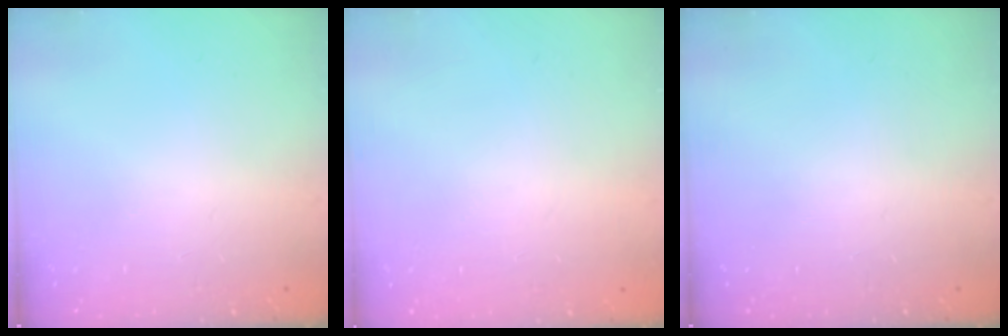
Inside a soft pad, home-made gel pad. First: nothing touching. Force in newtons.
{"total": 0.0}
{"total": 0.0}